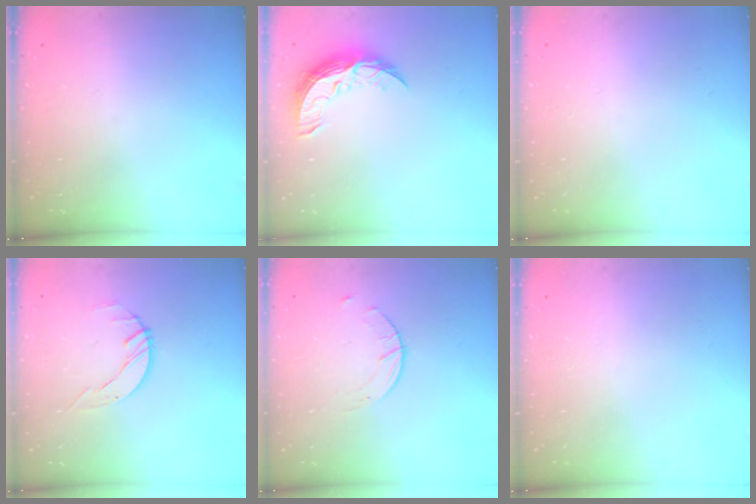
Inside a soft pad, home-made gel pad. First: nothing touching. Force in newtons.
{"total": 9.7, "press": 9.7, "slide": 0.6}
{"total": 0.0}
{"total": 2.9, "press": 2.8, "slide": 0.3}
{"total": 2.0, "press": 2.0, "slide": 0.3}
{"total": 0.0}